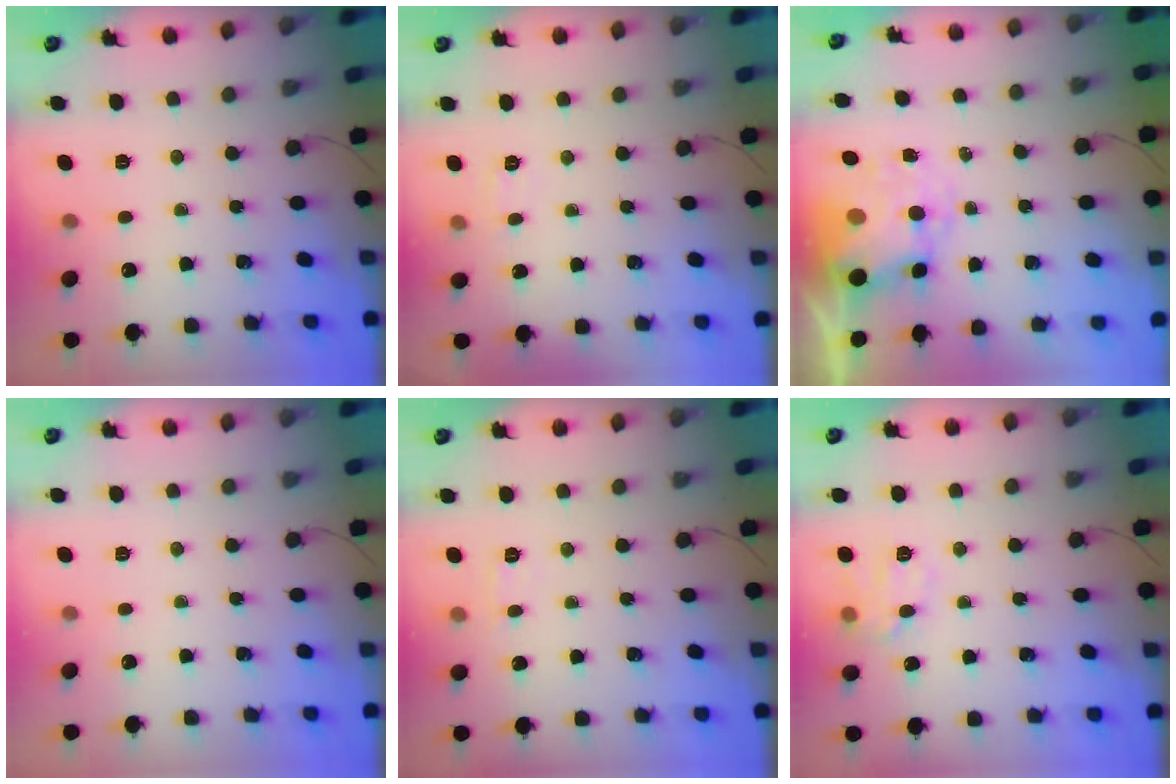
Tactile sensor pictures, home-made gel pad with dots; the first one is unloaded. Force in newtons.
{"total": 4.9, "press": 4.7, "slide": 1.2}
{"total": 8.3, "press": 8.1, "slide": 2.0}
{"total": 0.0}
{"total": 4.3, "press": 4.1, "slide": 1.0}
{"total": 10.0, "press": 10.0, "slide": 0.2}